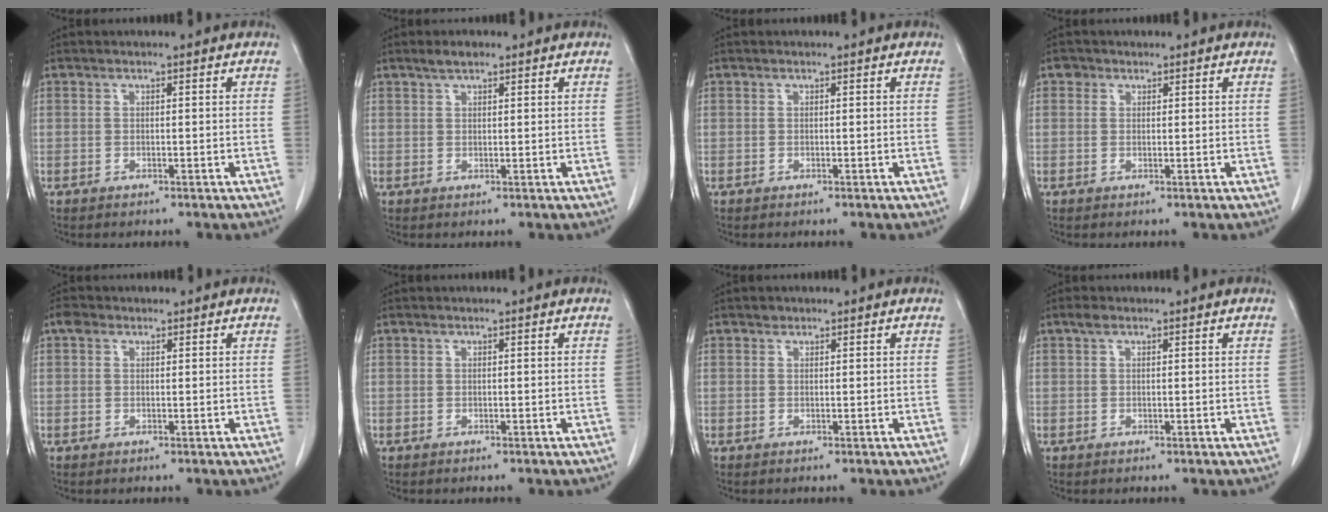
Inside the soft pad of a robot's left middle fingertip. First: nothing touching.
{"total": 2.1, "force": [1.6, 0.6, 1.2], "torque": [-0.026, 0.006, 0.029]}
{"total": 0.0}
{"total": 1.2, "force": [0.8, 1.0, 0.1], "torque": [0.004, 0.004, 0.009]}
{"total": 1.7, "force": [1.0, 1.2, 0.7], "torque": [-0.016, 0.014, 0.016]}
{"total": 0.0}
{"total": 0.7, "force": [0.6, 0.3, 0.1], "torque": [-0.003, -0.002, 0.007]}
{"total": 1.0, "force": [0.7, 0.4, 0.6], "torque": [-0.015, 0.010, 0.012]}